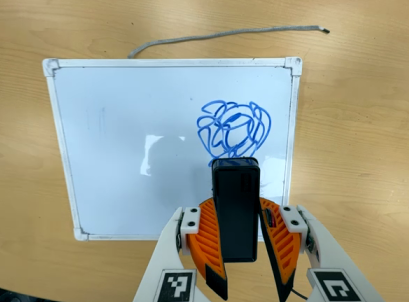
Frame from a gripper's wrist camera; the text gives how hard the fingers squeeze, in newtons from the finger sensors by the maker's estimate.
{"total": 8.2, "left": 8.0, "right": 8.5}